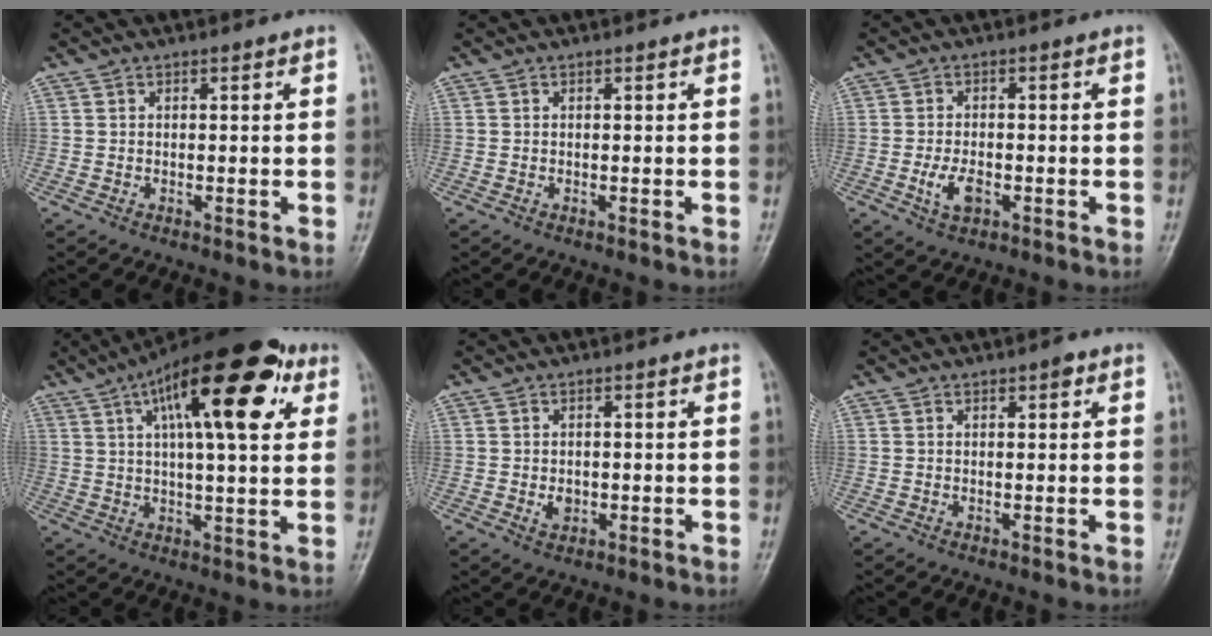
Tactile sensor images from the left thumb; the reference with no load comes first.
{"total": 0.0}
{"total": 4.4, "force": [-1.5, 2.5, 3.3], "torque": [-0.062, 0.003, -0.025]}
{"total": 21.7, "force": [8.8, 7.6, 18.3], "torque": [-0.260, 0.006, 0.128]}
{"total": 2.3, "force": [-0.3, 1.8, 1.4], "torque": [-0.015, 0.000, -0.002]}
{"total": 1.6, "force": [0.9, 0.7, 1.1], "torque": [-0.008, -0.001, 0.010]}